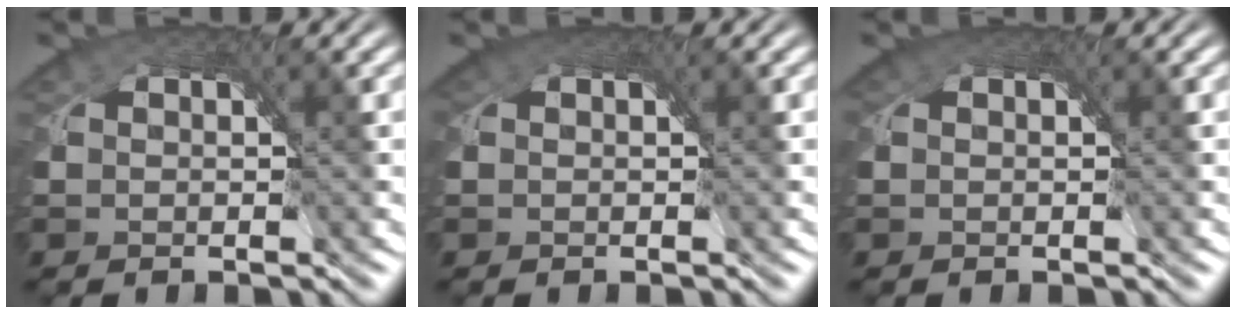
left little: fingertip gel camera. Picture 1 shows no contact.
{"total": 1.8, "force": [0.6, 1.5, 0.8], "torque": [-0.020, 0.000, 0.006]}
{"total": 1.2, "force": [0.3, 1.1, 0.4], "torque": [-0.010, -0.001, 0.001]}